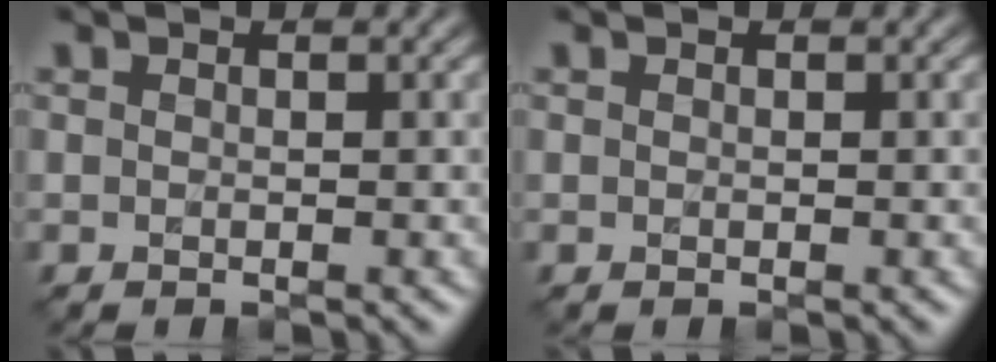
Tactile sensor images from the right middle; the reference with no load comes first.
{"total": 0.0}